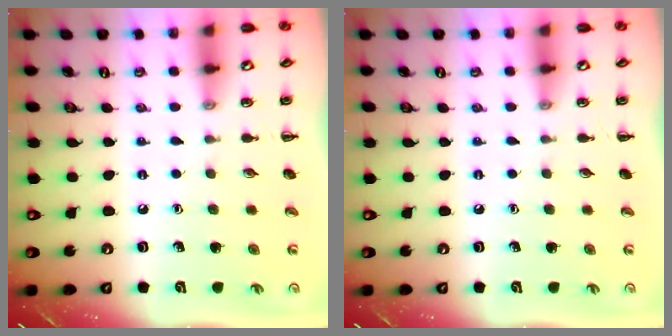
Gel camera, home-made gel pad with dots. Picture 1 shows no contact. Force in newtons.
{"total": 0.0}